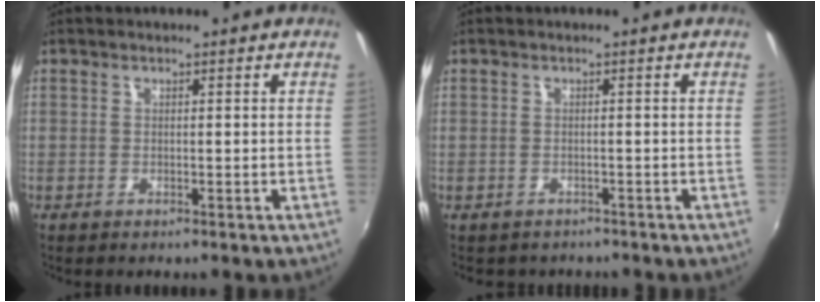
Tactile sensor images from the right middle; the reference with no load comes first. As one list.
[{"total": 1.9, "force": [-1.2, 1.5, 0.2], "torque": [-0.010, 0.000, -0.014]}]